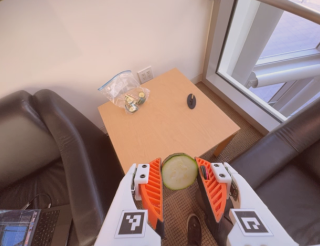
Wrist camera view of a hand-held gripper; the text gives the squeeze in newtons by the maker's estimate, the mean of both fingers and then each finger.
{"total": 8.9, "left": 8.9, "right": 8.9}